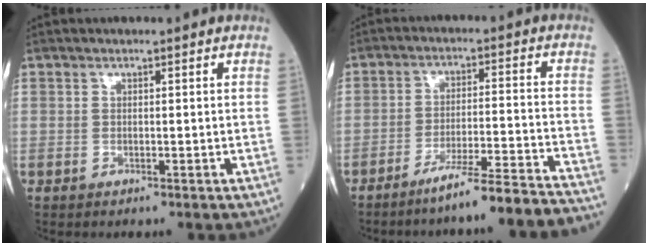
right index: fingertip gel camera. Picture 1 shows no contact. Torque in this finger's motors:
{"motor_torque": [0.72, -1.42, 0.50, 0.07]}